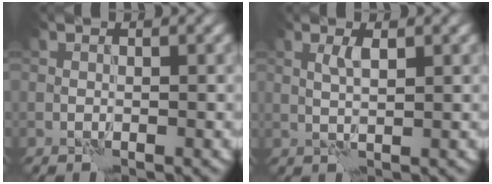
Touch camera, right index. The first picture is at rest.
{"total": 1.5, "force": [0.5, 0.1, 1.4], "torque": [-0.030, 0.002, 0.008]}